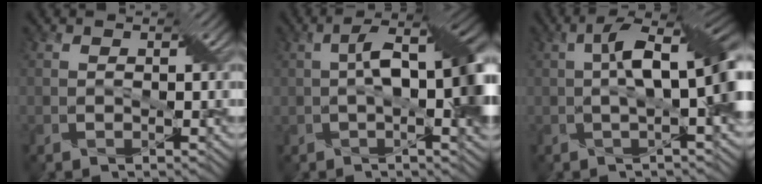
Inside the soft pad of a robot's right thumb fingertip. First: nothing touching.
{"total": 11.0, "force": [0.4, 4.5, 10.1], "torque": [-0.162, 0.014, 0.003]}
{"total": 9.3, "force": [0.6, 2.9, 8.8], "torque": [-0.145, 0.023, 0.001]}